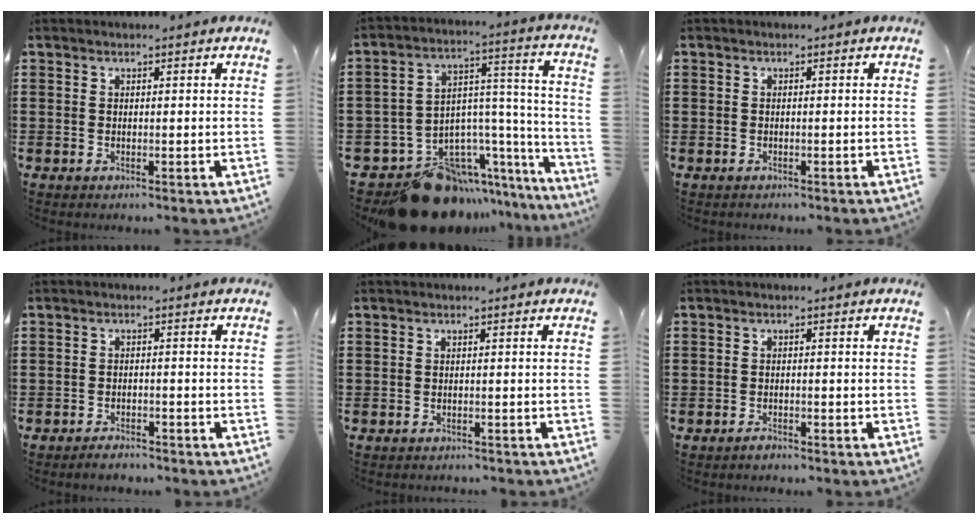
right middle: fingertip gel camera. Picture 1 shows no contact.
{"total": 15.4, "force": [-12.1, 7.7, 5.6], "torque": [-0.083, 0.040, -0.196]}
{"total": 0.5, "force": [-0.3, 0.5, -0.1], "torque": [0.001, 0.004, -0.008]}
{"total": 1.8, "force": [-1.8, 0.2, 0.3], "torque": [-0.011, 0.000, -0.035]}
{"total": 0.7, "force": [-0.7, 0.0, 0.0], "torque": [-0.002, 0.000, -0.014]}
{"total": 1.2, "force": [-1.1, 0.4, 0.2], "torque": [-0.005, 0.002, -0.024]}